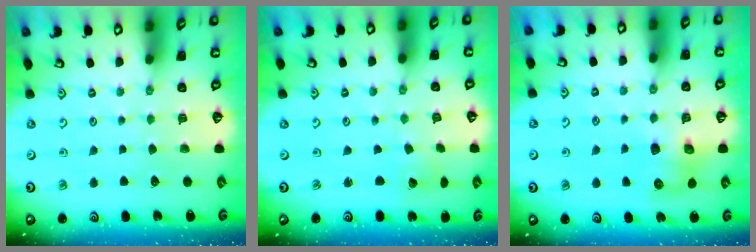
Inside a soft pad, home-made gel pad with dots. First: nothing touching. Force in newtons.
{"total": 2.0, "press": 2.0, "slide": 0.1}
{"total": 7.4, "press": 7.4, "slide": 0.8}